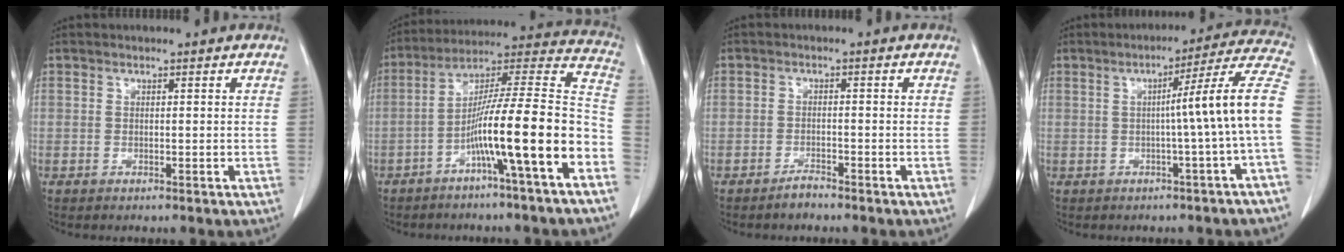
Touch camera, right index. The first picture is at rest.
{"total": 17.0, "force": [-7.0, -0.4, 15.5], "torque": [-0.240, 0.020, -0.118]}
{"total": 1.8, "force": [-1.7, 0.5, 0.5], "torque": [-0.004, 0.001, -0.028]}
{"total": 11.2, "force": [-1.0, -2.3, 10.9], "torque": [-0.133, 0.020, -0.017]}